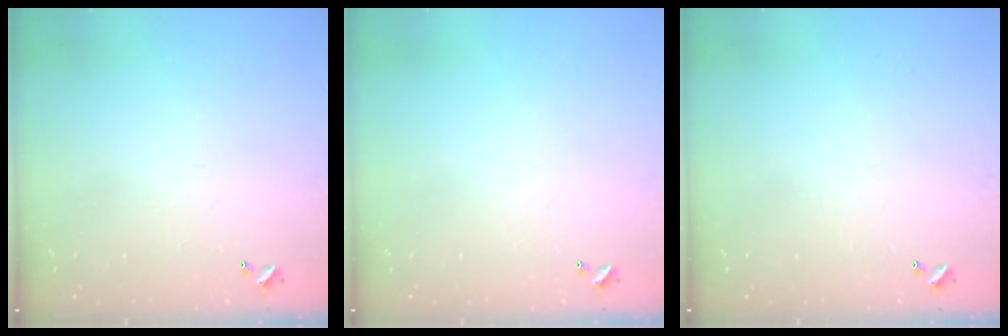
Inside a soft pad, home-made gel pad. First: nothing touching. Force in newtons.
{"total": 0.0}
{"total": 0.0}